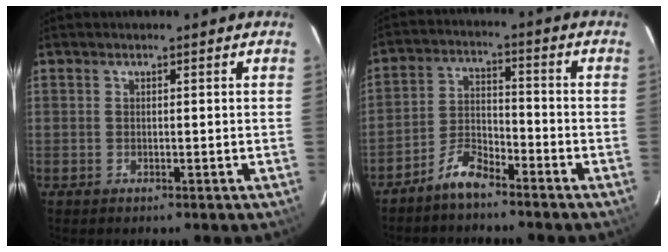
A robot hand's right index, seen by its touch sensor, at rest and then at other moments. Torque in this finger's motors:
{"motor_torque": [0.56, -0.45, 0.04, 0.01]}